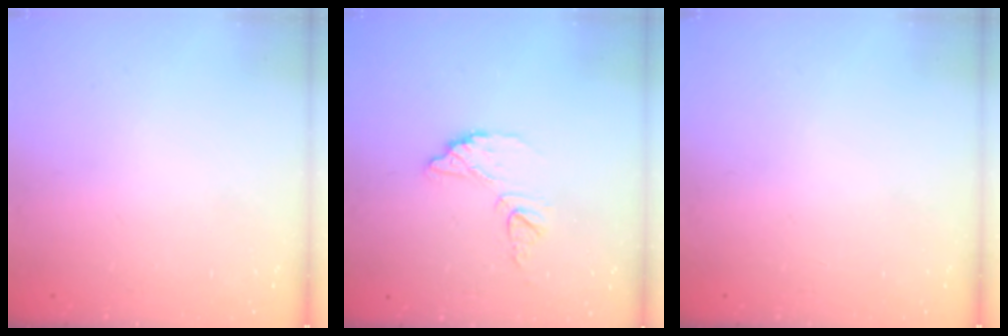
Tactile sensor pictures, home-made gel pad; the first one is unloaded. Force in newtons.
{"total": 7.7, "press": 7.7, "slide": 0.2}
{"total": 0.0}